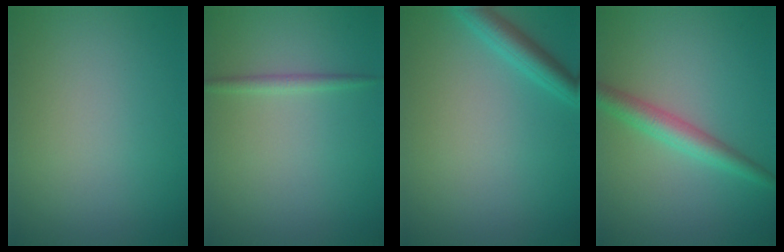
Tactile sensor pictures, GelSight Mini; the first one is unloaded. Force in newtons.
{"total": 1.1, "press": 1.1, "slide": 0.1}
{"total": 2.8, "press": 2.8, "slide": 0.1}
{"total": 3.1, "press": 3.1, "slide": 0.1}